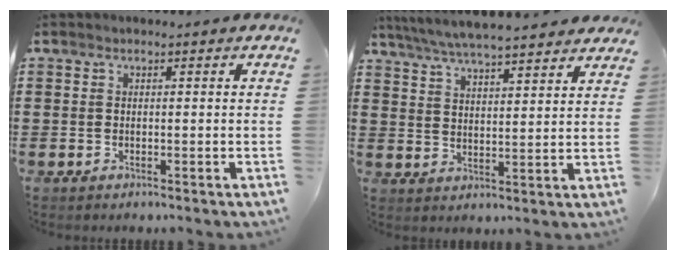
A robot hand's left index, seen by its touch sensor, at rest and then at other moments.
{"total": 5.7, "force": [5.2, 0.4, 2.1], "torque": [-0.059, -0.018, 0.094]}